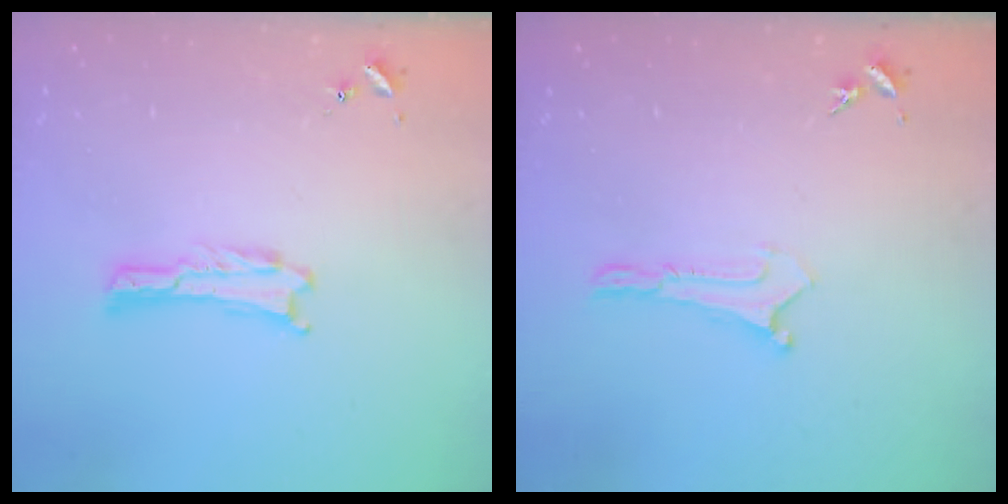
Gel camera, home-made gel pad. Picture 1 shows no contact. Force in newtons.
{"total": 0.0}